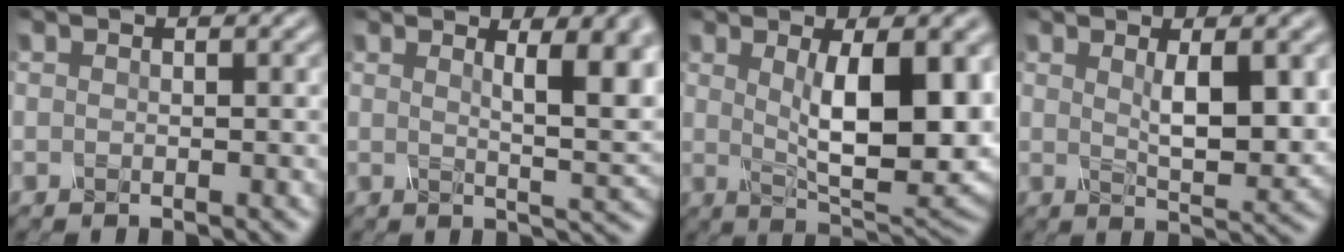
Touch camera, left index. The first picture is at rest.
{"total": 7.0, "force": [2.3, 1.9, 6.3], "torque": [-0.066, -0.003, 0.034]}
{"total": 10.2, "force": [1.5, 3.3, 9.5], "torque": [-0.139, -0.011, 0.031]}
{"total": 4.8, "force": [1.3, 1.3, 4.4], "torque": [-0.073, -0.004, 0.027]}